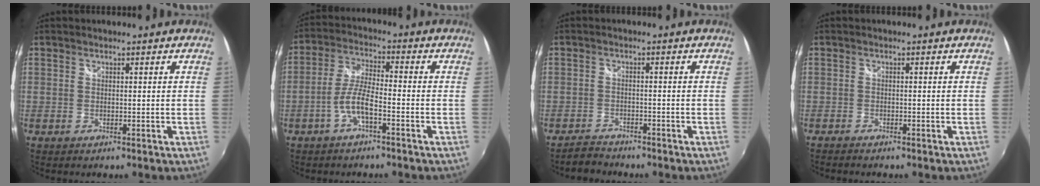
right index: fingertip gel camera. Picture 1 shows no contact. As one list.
[{"total": 6.1, "force": [-3.0, 1.5, 5.0], "torque": [-0.110, 0.008, -0.058]}, {"total": 3.2, "force": [-3.0, 1.1, 0.2], "torque": [-0.017, 0.004, -0.057]}, {"total": 1.8, "force": [-1.7, 0.4, 0.6], "torque": [-0.022, -0.010, -0.031]}]